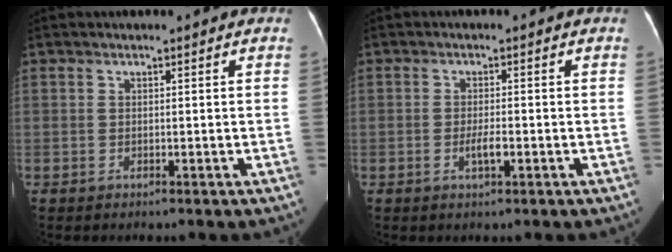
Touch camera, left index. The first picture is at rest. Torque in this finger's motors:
{"motor_torque": [0.42, 0.20, 0.20, 0.09]}